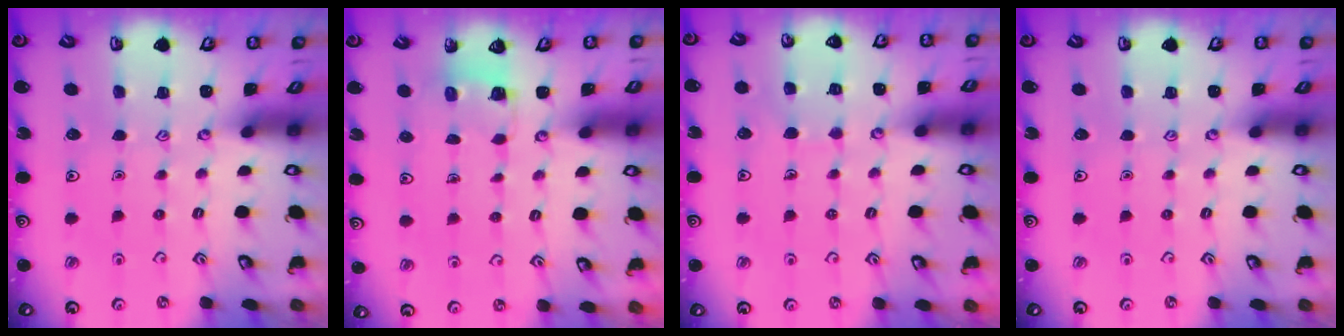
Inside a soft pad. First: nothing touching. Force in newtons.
{"total": 3.0, "press": 3.0, "slide": 0.2}
{"total": 5.3, "press": 5.2, "slide": 0.4}
{"total": 0.0}